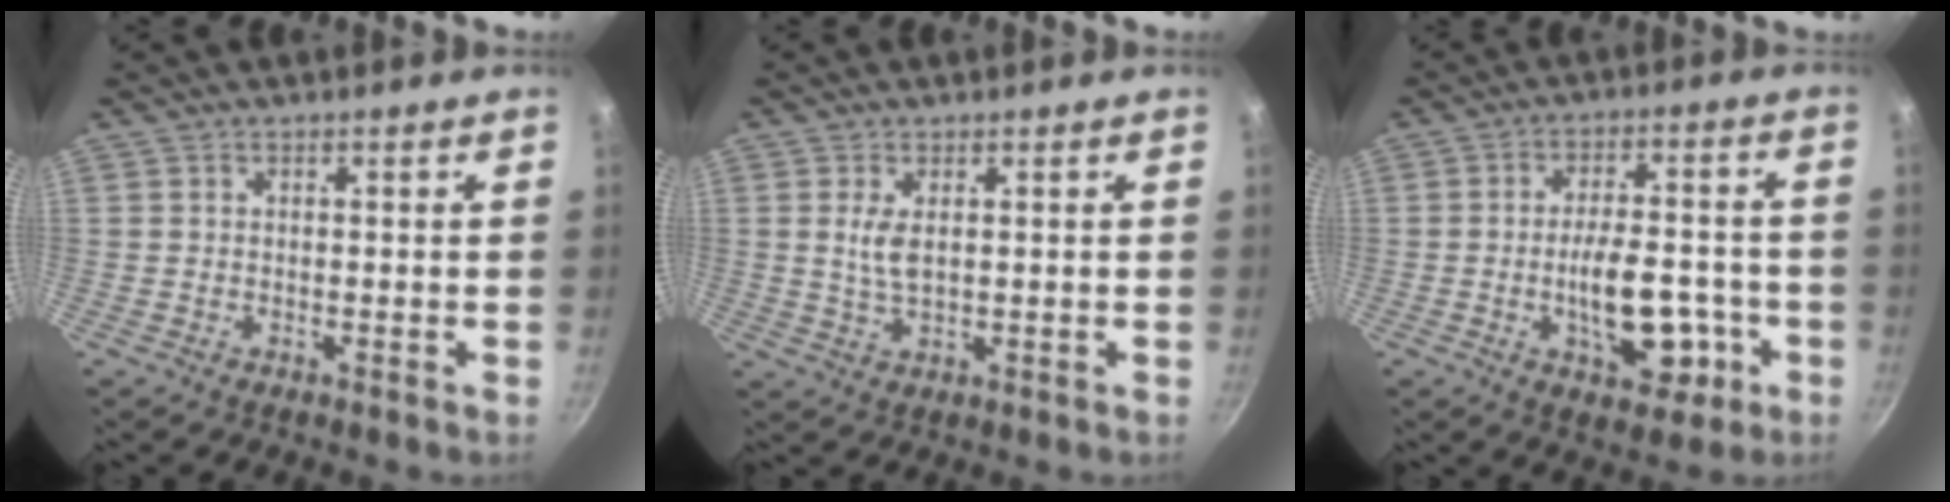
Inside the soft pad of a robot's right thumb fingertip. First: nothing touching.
{"total": 4.1, "force": [0.9, 1.9, 3.5], "torque": [-0.067, -0.009, 0.020]}
{"total": 13.1, "force": [-3.7, 6.7, 10.7], "torque": [-0.134, 0.020, -0.048]}